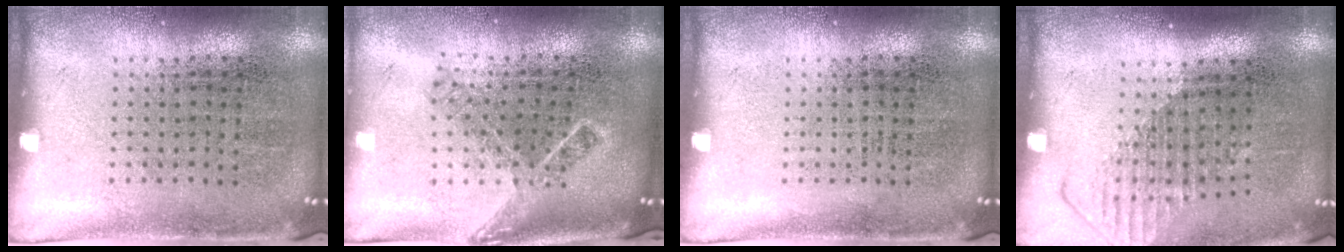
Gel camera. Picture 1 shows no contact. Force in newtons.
{"total": 1.9, "press": 1.4, "slide": 1.3}
{"total": 0.0}
{"total": 1.6, "press": 1.1, "slide": 1.1}